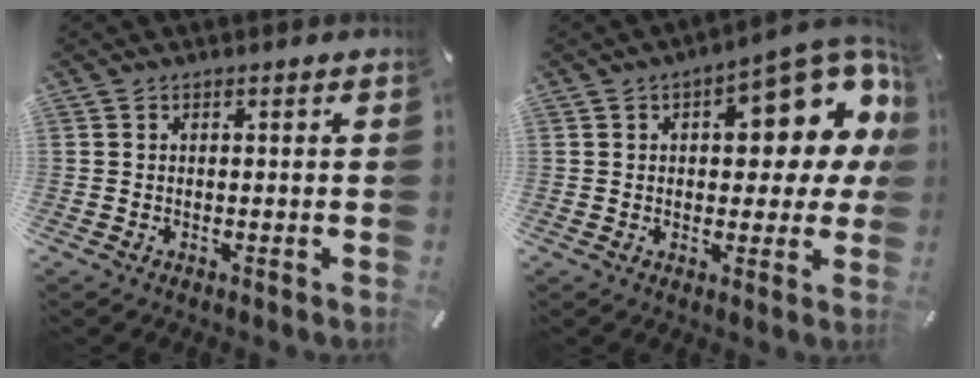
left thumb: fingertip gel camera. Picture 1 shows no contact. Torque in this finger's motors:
{"motor_torque": [2.51, 2.50, 0.76, -0.58, 0.09]}